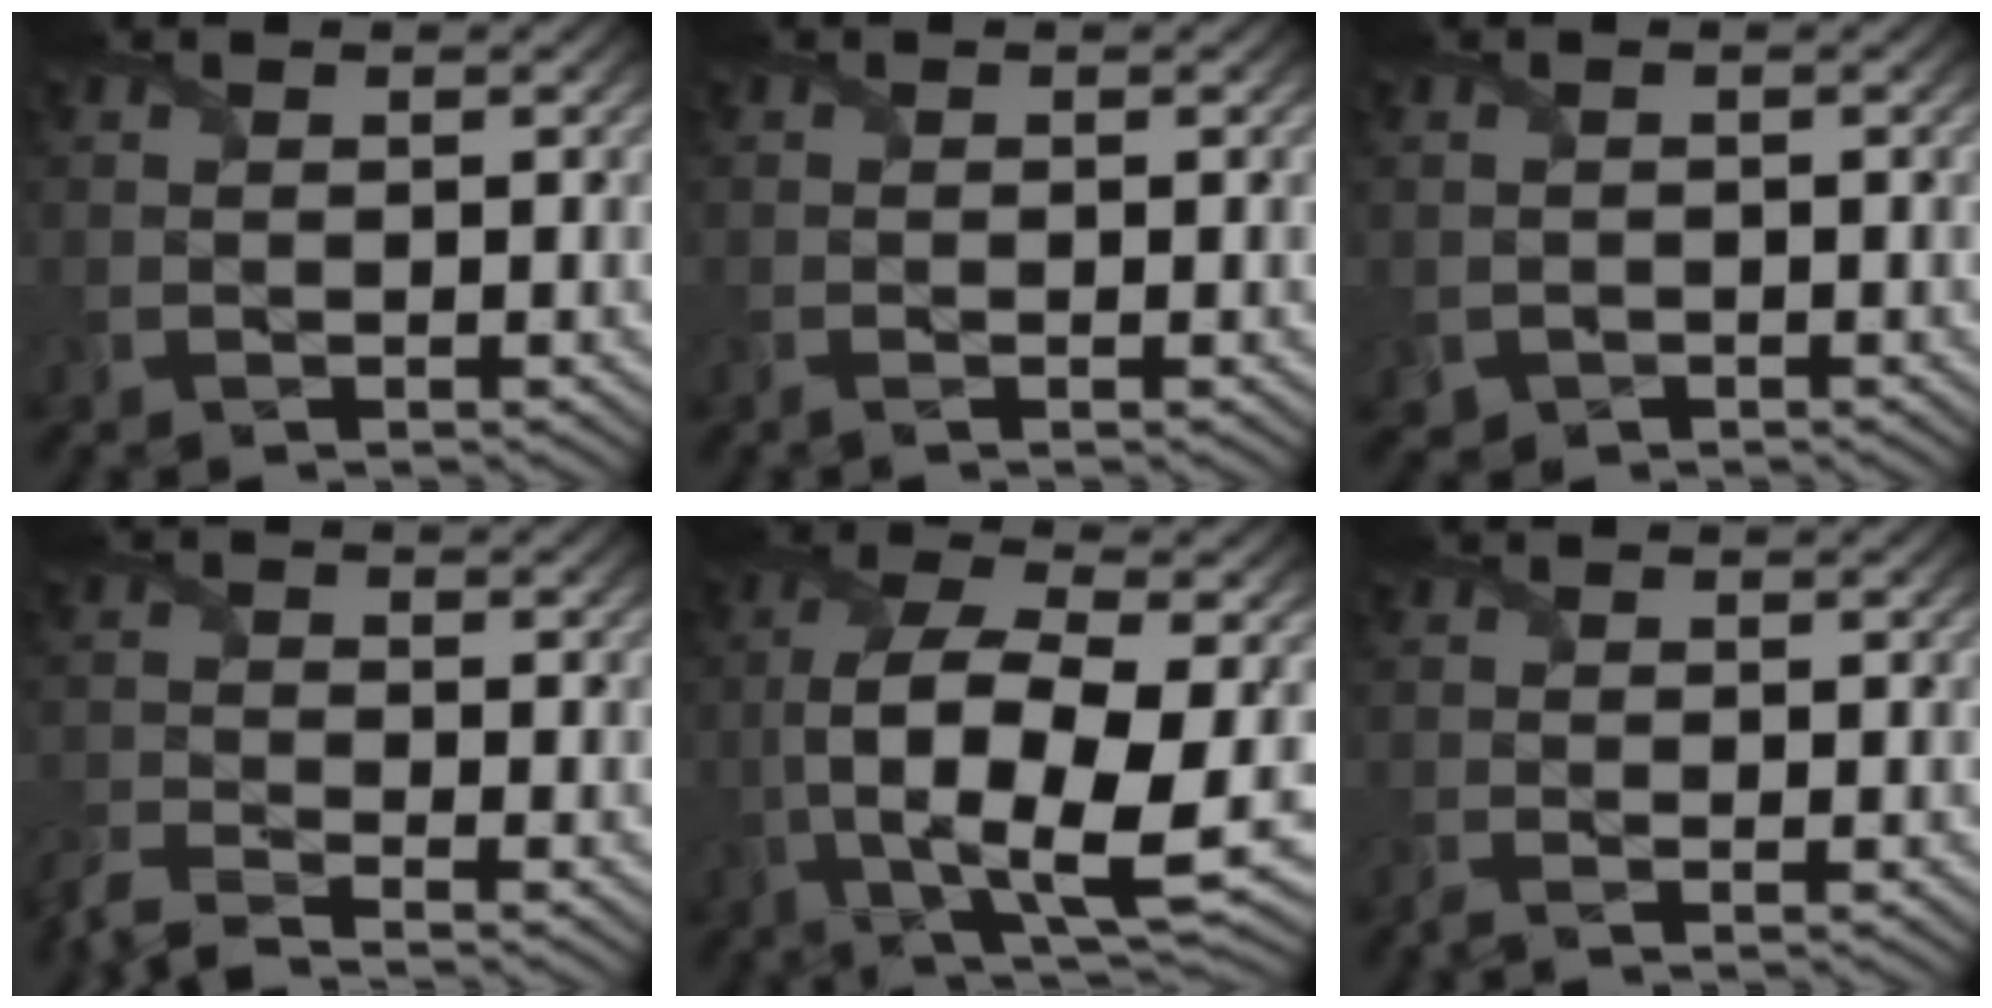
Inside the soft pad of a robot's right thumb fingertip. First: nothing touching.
{"total": 0.5, "force": [-0.3, 0.1, 0.5], "torque": [-0.010, -0.002, -0.006]}
{"total": 1.2, "force": [-0.6, 1.0, 0.2], "torque": [-0.007, -0.007, -0.012]}
{"total": 4.0, "force": [-3.6, 0.5, 1.7], "torque": [-0.039, -0.012, -0.085]}
{"total": 12.5, "force": [-2.2, 4.6, 11.4], "torque": [-0.234, -0.014, -0.037]}
{"total": 1.1, "force": [-0.7, 0.1, 0.8], "torque": [-0.020, -0.003, -0.020]}